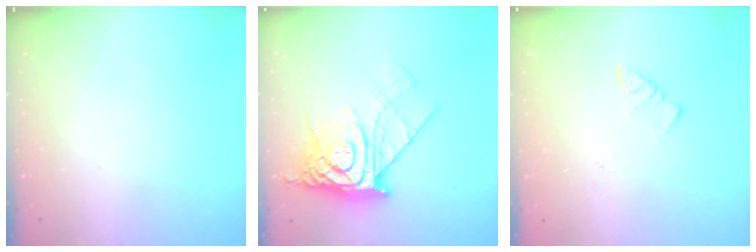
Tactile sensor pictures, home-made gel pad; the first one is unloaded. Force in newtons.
{"total": 12.2, "press": 12.2, "slide": 1.1}
{"total": 3.8, "press": 3.8, "slide": 0.2}